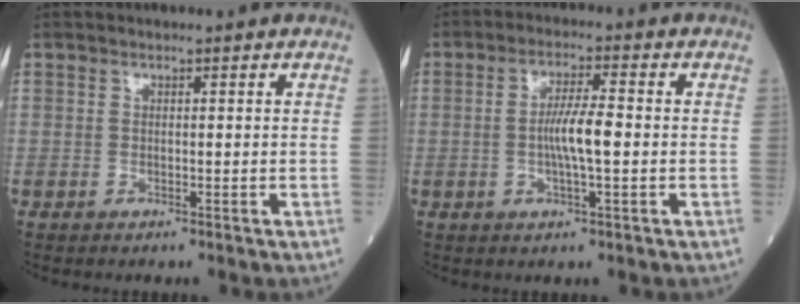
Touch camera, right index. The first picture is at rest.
{"total": 5.6, "force": [-0.5, 0.5, 5.6], "torque": [-0.107, 0.002, -0.012]}